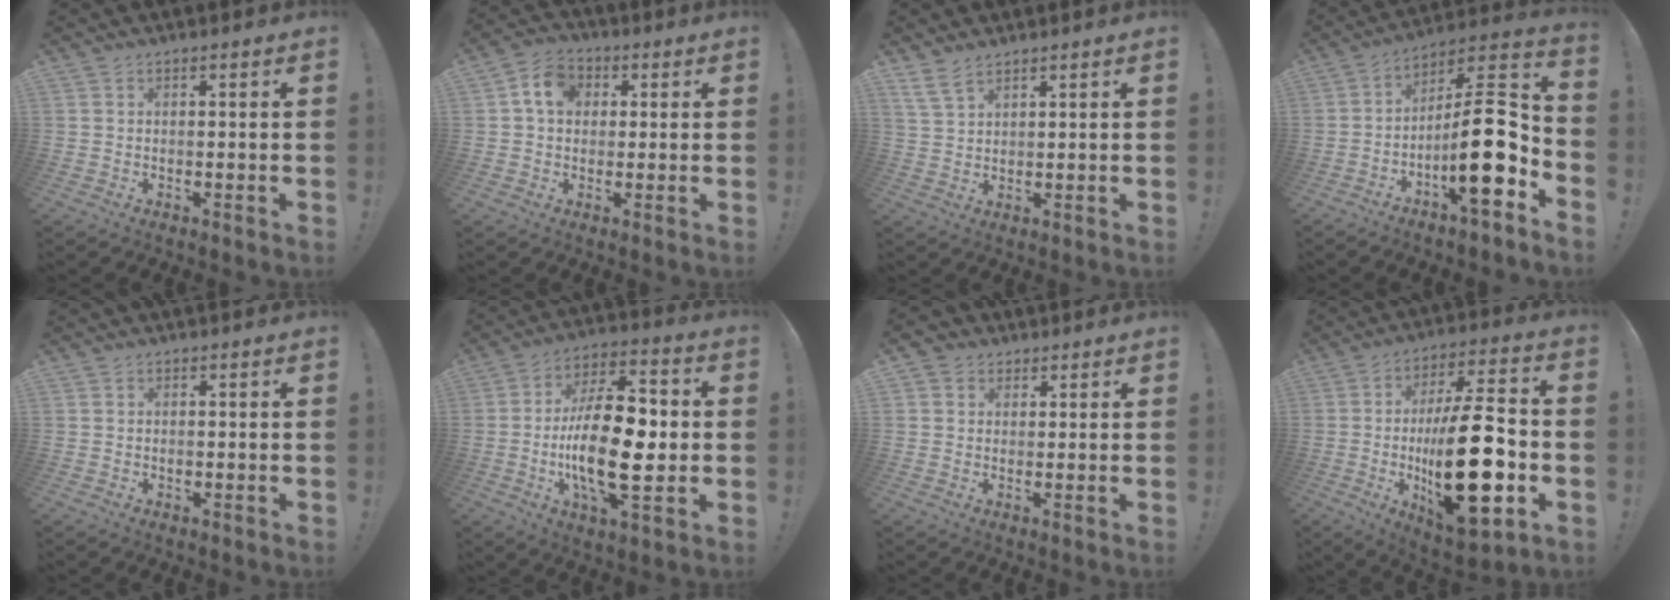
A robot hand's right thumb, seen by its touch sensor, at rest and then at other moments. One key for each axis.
{"total": 8.8, "fx": 2.2, "fy": 6.8, "fz": 5.1, "tx": -0.075, "ty": 0.008, "tz": 0.042}
{"total": 5.8, "fx": 4.3, "fy": 2.4, "fz": 3.0, "tx": -0.067, "ty": -0.011, "tz": 0.086}
{"total": 19.0, "fx": -5.2, "fy": 5.5, "fz": 17.4, "tx": -0.280, "ty": 0.024, "tz": -0.083}
{"total": 0.7, "fx": -0.2, "fy": 0.6, "fz": 0.3, "tx": -0.003, "ty": 0.001, "tz": -0.005}
{"total": 22.9, "fx": -2.9, "fy": 10.2, "fz": 20.3, "tx": -0.372, "ty": 0.005, "tz": -0.050}
{"total": 3.4, "fx": 1.4, "fy": 3.0, "fz": 0.9, "tx": -0.016, "ty": 0.000, "tz": 0.027}
{"total": 28.1, "fx": -4.1, "fy": 10.4, "fz": 25.7, "tx": -0.442, "ty": 0.006, "tz": -0.062}